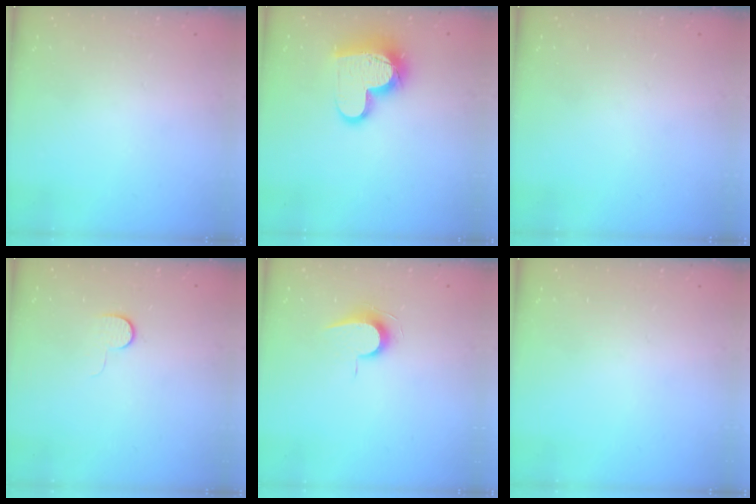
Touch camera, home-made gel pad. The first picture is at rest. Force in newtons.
{"total": 15.8, "press": 15.8, "slide": 1.2}
{"total": 0.0}
{"total": 4.8, "press": 4.7, "slide": 0.5}
{"total": 7.1, "press": 7.0, "slide": 0.7}
{"total": 0.0}